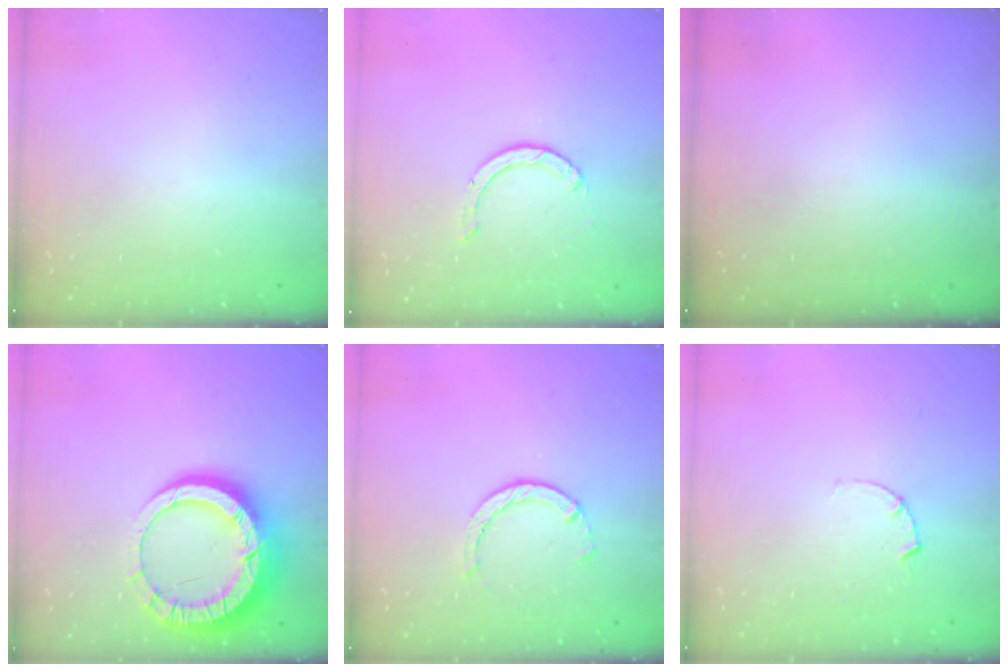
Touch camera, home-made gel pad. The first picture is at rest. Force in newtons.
{"total": 0.9, "press": 0.9, "slide": 0.1}
{"total": 0.0}
{"total": 16.0, "press": 16.0, "slide": 1.4}
{"total": 2.5, "press": 2.4, "slide": 0.4}
{"total": 2.5, "press": 2.5, "slide": 0.3}